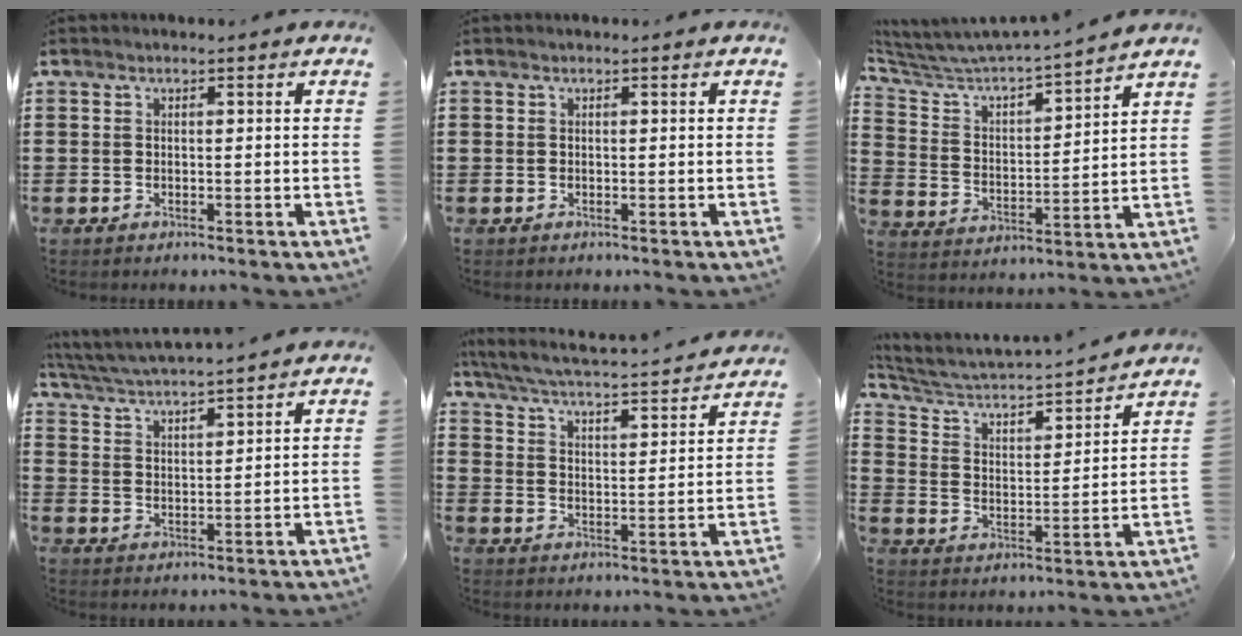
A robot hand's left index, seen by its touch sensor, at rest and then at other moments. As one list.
[{"total": 0.0}, {"total": 4.6, "force": [4.4, 0.6, 1.1], "torque": [-0.049, -0.037, 0.066]}, {"total": 4.4, "force": [4.3, -0.4, 0.9], "torque": [-0.038, -0.029, 0.072]}, {"total": 3.7, "force": [3.4, -0.1, 1.4], "torque": [-0.049, -0.032, 0.048]}, {"total": 3.6, "force": [3.4, 0.5, 1.1], "torque": [-0.045, -0.035, 0.045]}]